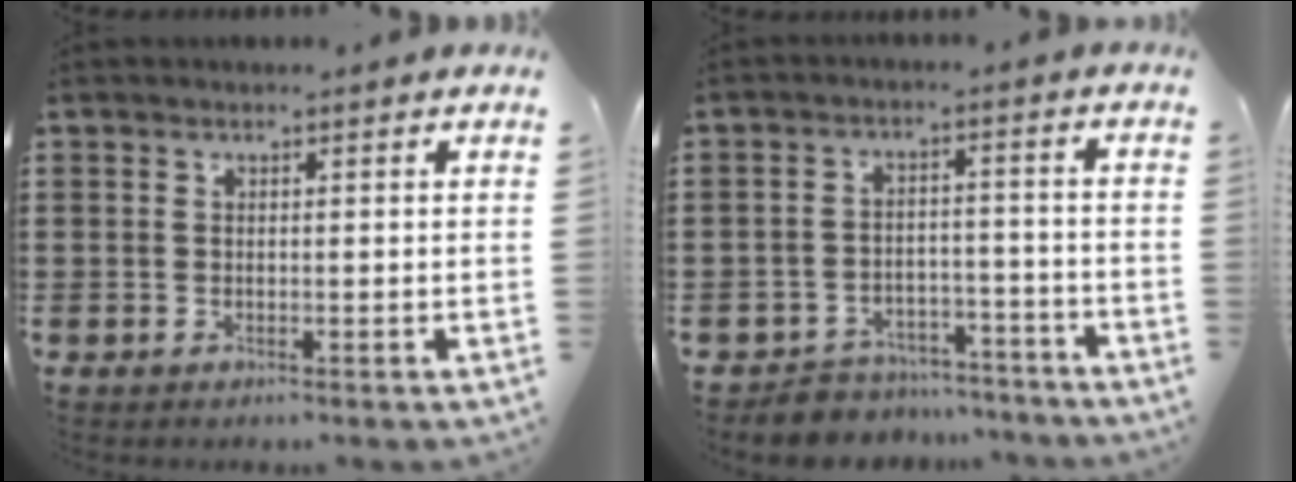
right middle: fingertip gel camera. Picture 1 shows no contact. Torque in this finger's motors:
{"motor_torque": [0.45, -0.42, 0.09, 0.04]}